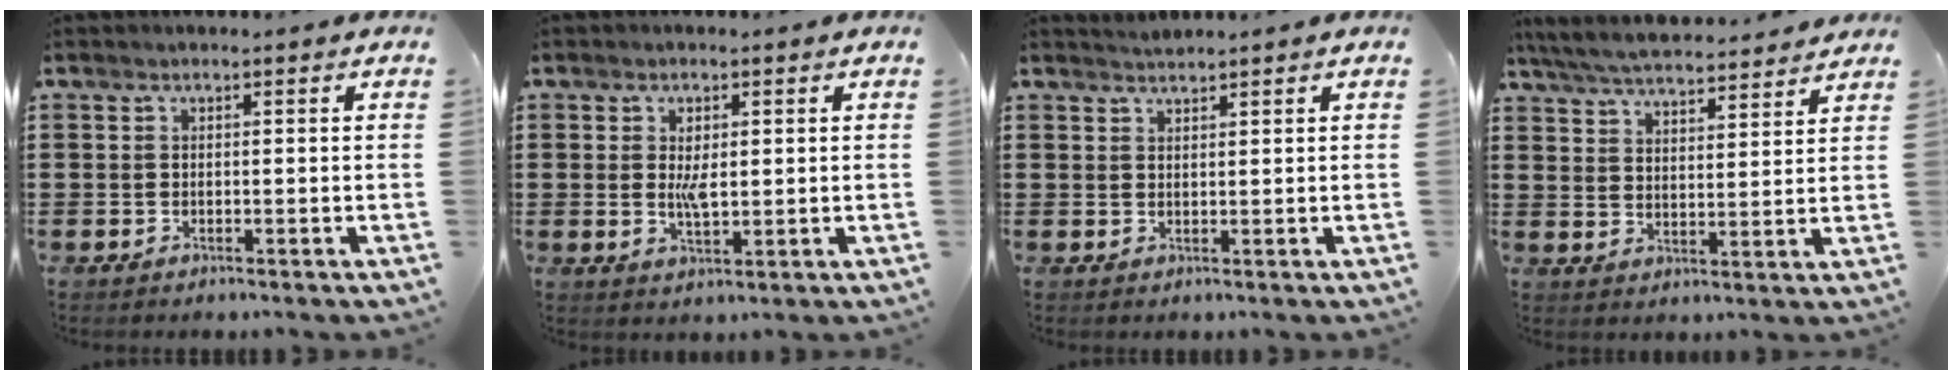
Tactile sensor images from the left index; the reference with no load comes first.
{"total": 3.3, "force": [0.6, 1.4, 2.9], "torque": [-0.052, 0.001, 0.009]}
{"total": 1.2, "force": [1.2, -0.1, 0.0], "torque": [-0.003, 0.002, 0.023]}
{"total": 5.5, "force": [5.4, 0.3, 1.2], "torque": [-0.048, -0.029, 0.094]}